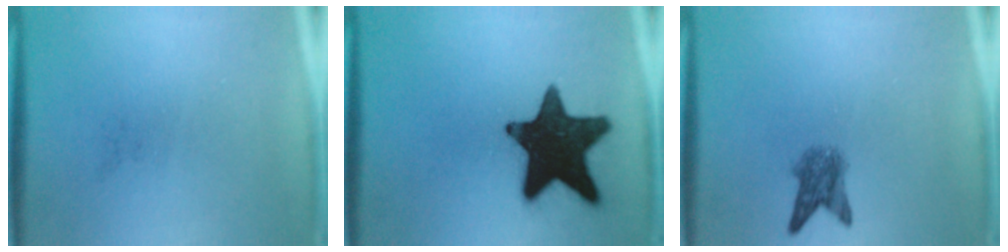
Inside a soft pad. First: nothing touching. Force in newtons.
{"total": 17.7}
{"total": 3.9}